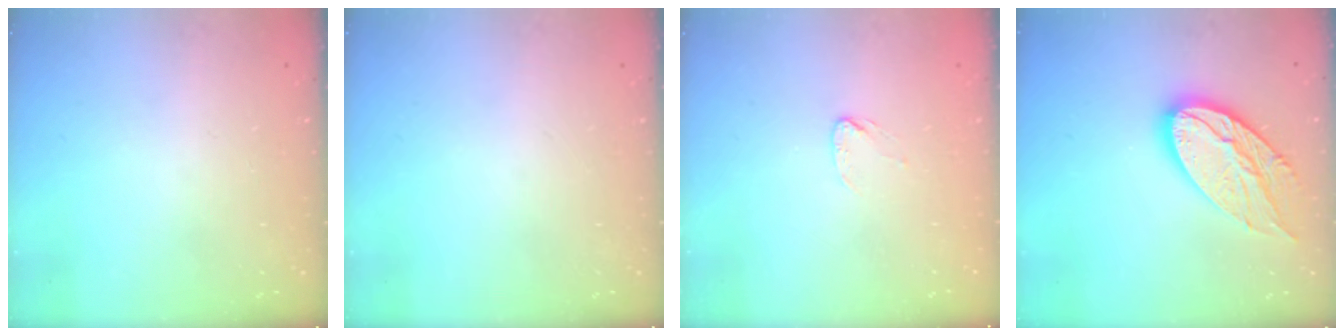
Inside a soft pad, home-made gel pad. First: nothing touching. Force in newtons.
{"total": 0.0}
{"total": 2.7, "press": 2.7, "slide": 0.2}
{"total": 17.7, "press": 17.6, "slide": 1.5}